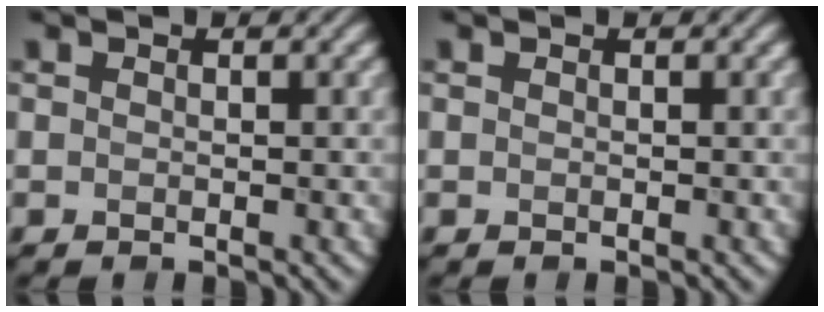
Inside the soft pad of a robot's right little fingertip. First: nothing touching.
{"total": 0.0}